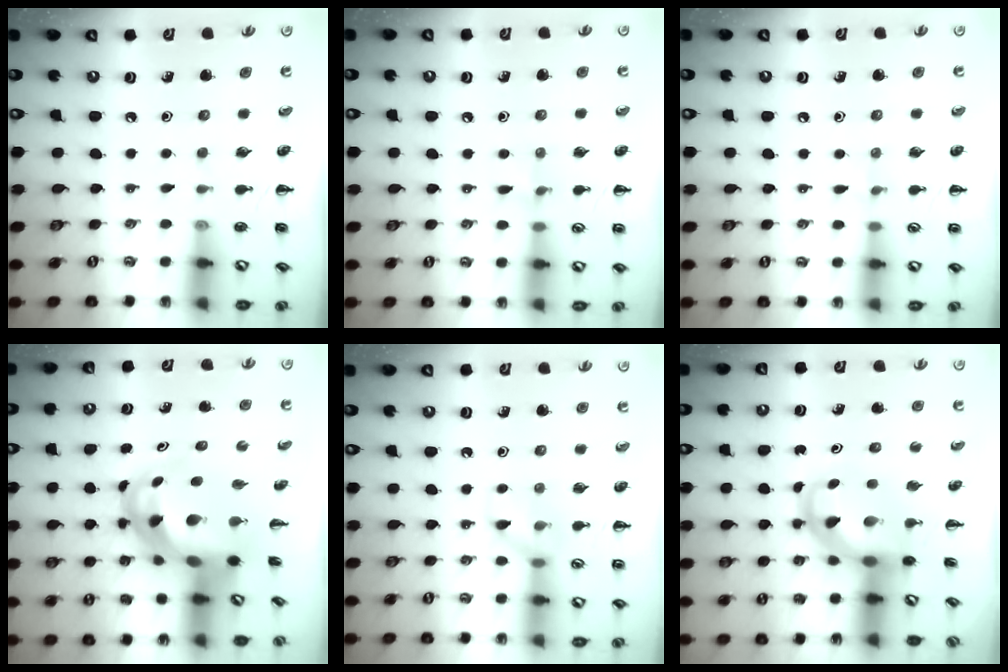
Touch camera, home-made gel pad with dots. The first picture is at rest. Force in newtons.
{"total": 5.8, "press": 5.5, "slide": 1.8}
{"total": 4.2, "press": 4.0, "slide": 1.5}
{"total": 8.0, "press": 7.7, "slide": 2.1}
{"total": 7.9, "press": 7.9, "slide": 0.6}
{"total": 5.7, "press": 5.6, "slide": 1.0}